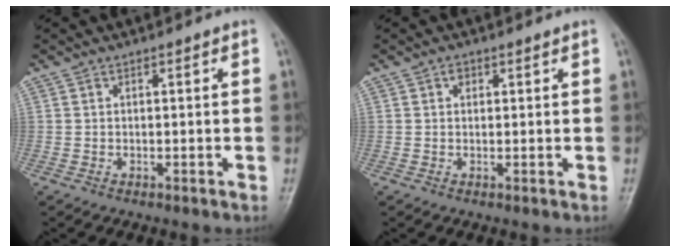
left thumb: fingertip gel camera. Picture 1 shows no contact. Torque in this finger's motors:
{"motor_torque": [-0.23, 0.01, -0.07, -0.03, 0.00]}